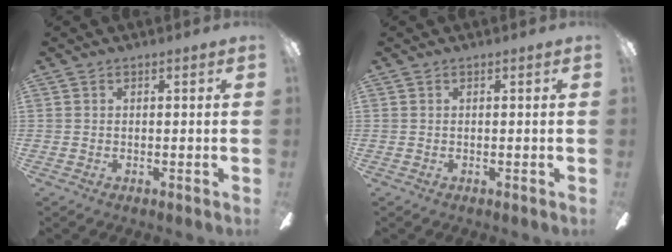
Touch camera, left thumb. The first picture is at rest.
{"total": 0.0}